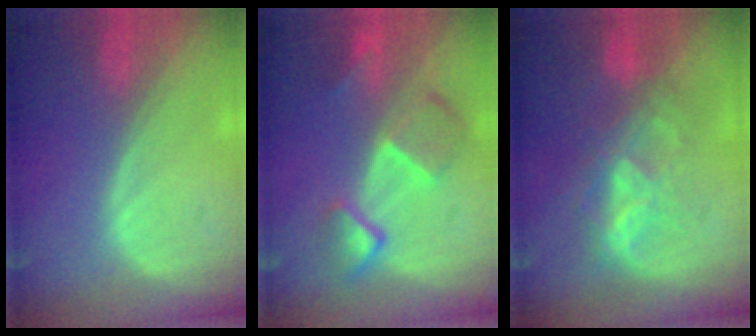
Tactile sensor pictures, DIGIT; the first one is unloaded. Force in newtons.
{"total": 7.7, "press": 6.7, "slide": 3.8}
{"total": 7.1, "press": 6.7, "slide": 2.4}